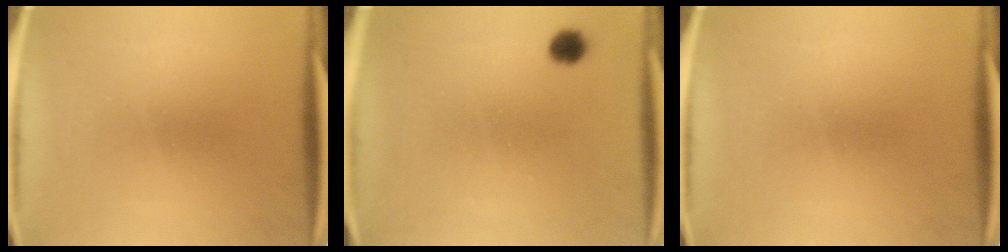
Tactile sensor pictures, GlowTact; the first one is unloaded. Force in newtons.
{"total": 2.6}
{"total": 0.0}